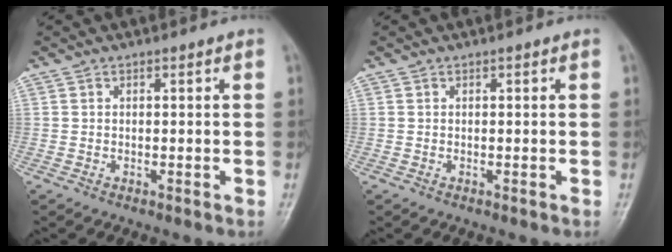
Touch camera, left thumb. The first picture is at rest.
{"total": 0.0}